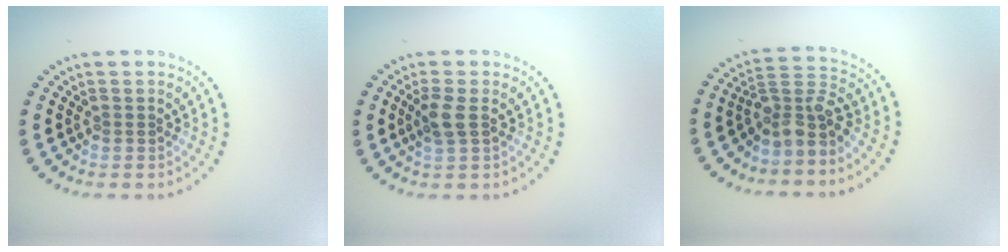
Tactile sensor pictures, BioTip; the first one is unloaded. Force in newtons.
{"total": 1.9, "press": 1.8, "slide": 0.6}
{"total": 3.6, "press": 2.8, "slide": 2.2}